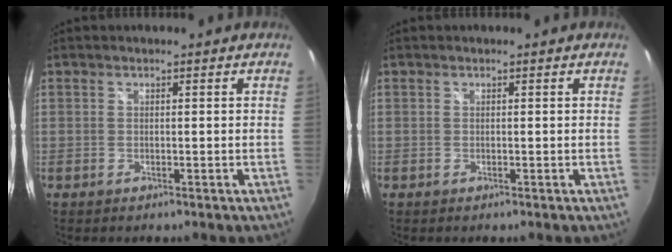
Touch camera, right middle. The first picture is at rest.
{"total": 0.0}